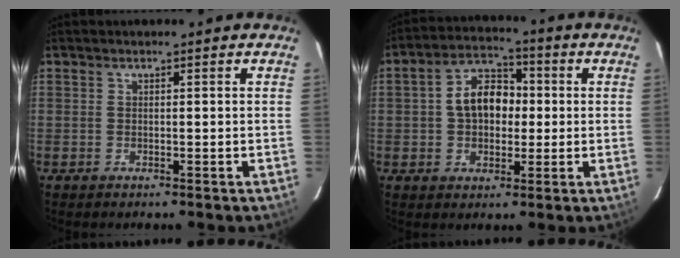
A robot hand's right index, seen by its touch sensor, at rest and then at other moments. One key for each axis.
{"total": 9.1, "fx": 0.4, "fy": 6.4, "fz": 6.5, "tx": -0.123, "ty": 0.031, "tz": 0.008}